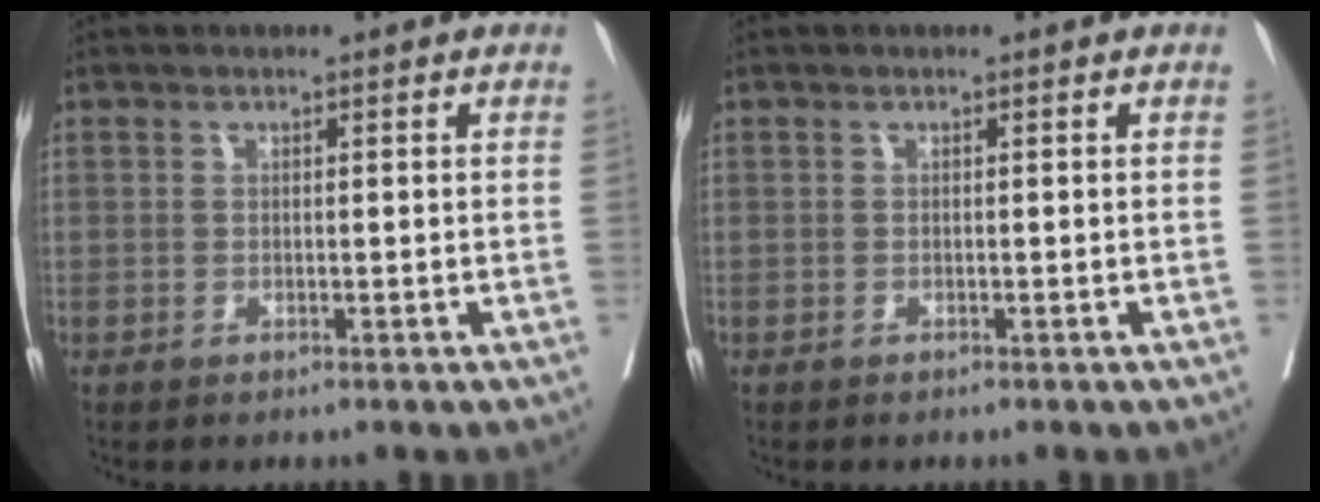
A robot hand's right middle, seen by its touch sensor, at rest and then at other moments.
{"total": 0.0}